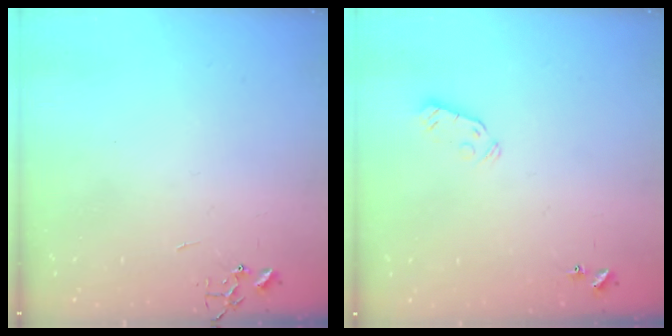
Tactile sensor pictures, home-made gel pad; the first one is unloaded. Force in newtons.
{"total": 3.5, "press": 3.5, "slide": 0.4}